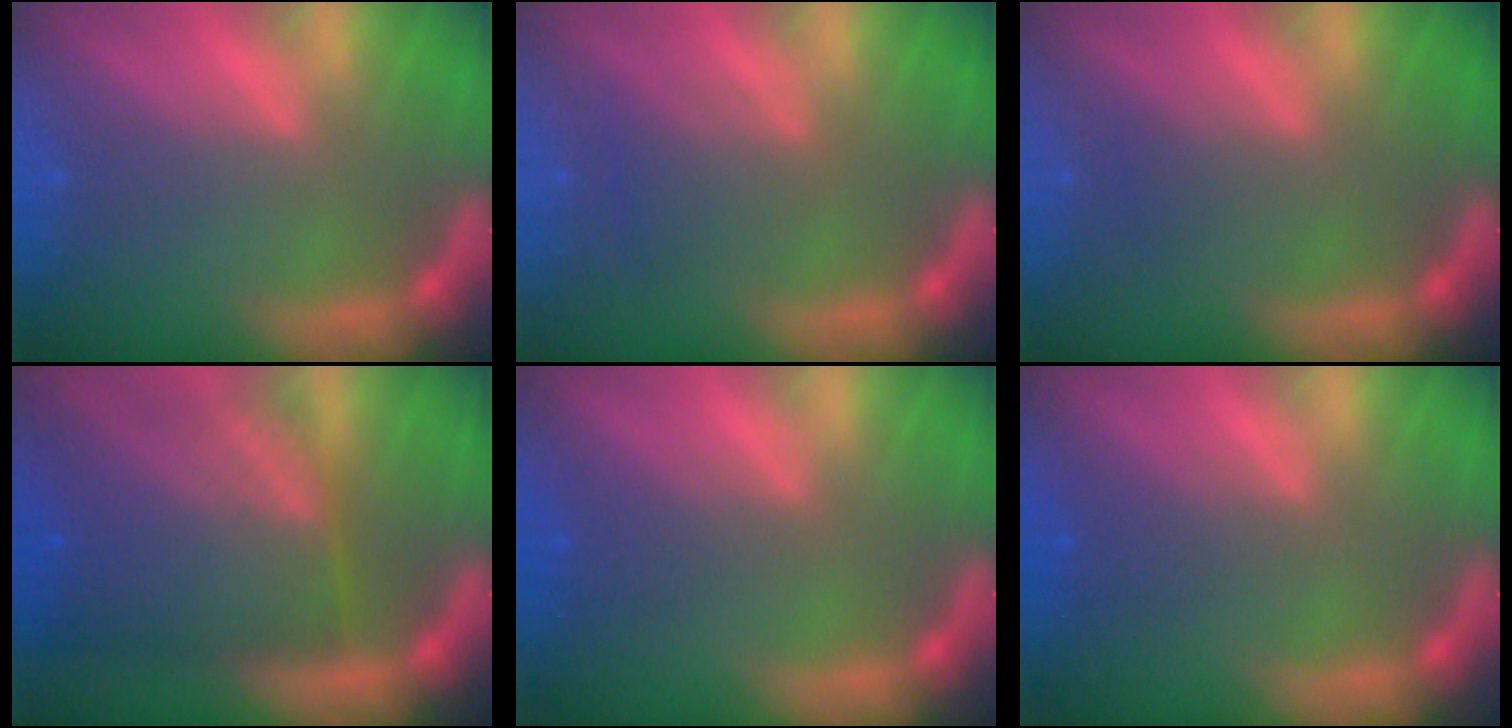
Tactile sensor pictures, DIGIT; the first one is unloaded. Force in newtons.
{"total": 2.5}
{"total": 1.0}
{"total": 10.1}
{"total": 2.0}
{"total": 2.0}